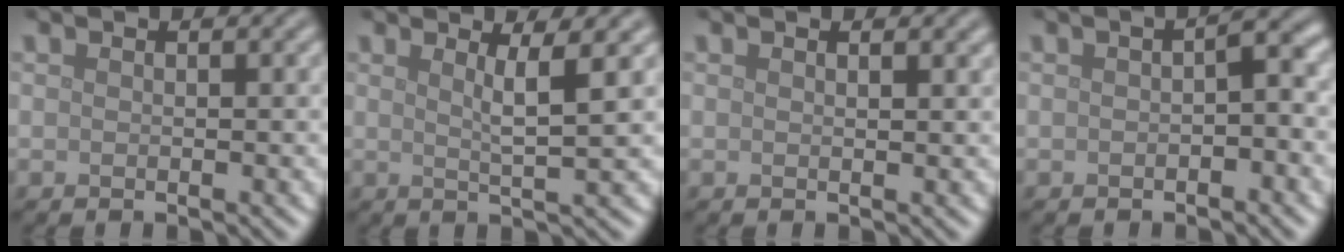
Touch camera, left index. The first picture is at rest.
{"total": 2.8, "force": [1.2, 0.5, 2.5], "torque": [-0.036, 0.001, 0.017]}
{"total": 0.8, "force": [0.6, 0.2, 0.4], "torque": [-0.003, 0.002, 0.010]}
{"total": 2.0, "force": [-0.3, 0.8, 1.9], "torque": [-0.025, 0.006, -0.006]}